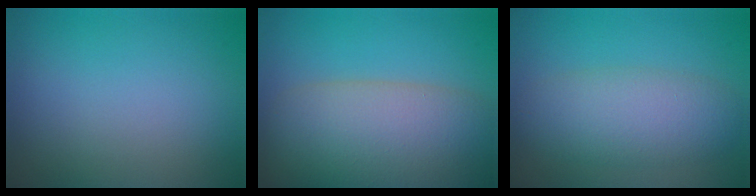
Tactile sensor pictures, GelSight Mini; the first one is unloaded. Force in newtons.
{"total": 11.1, "press": 11.1, "slide": 0.6}
{"total": 5.3, "press": 5.3, "slide": 0.4}